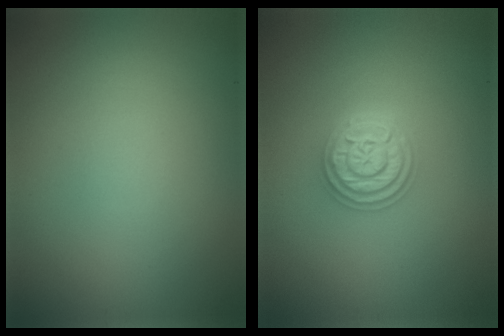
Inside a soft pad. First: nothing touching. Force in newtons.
{"total": 3.5, "press": 3.4, "slide": 0.6}